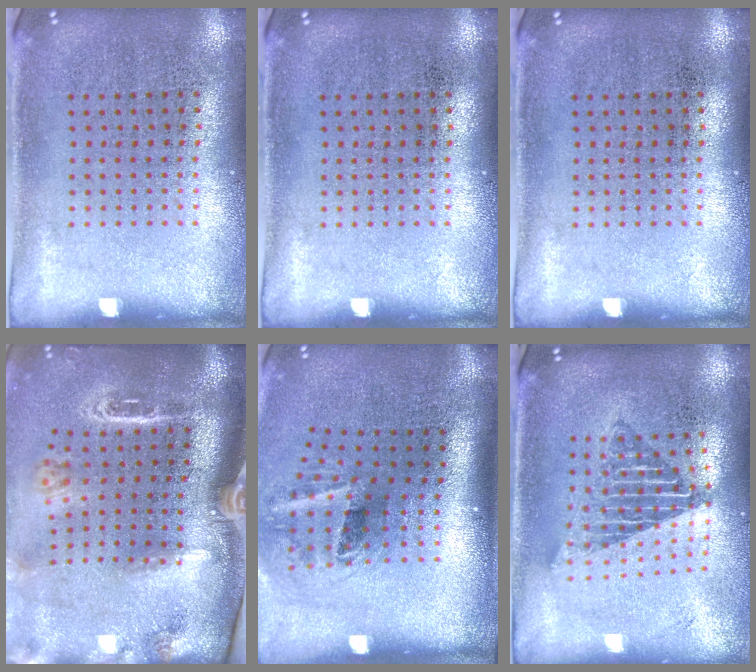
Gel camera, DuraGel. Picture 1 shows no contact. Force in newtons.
{"total": 0.0}
{"total": 0.0}
{"total": 3.1, "press": 2.1, "slide": 2.3}
{"total": 2.2, "press": 1.3, "slide": 1.7}
{"total": 1.6, "press": 1.4, "slide": 0.9}